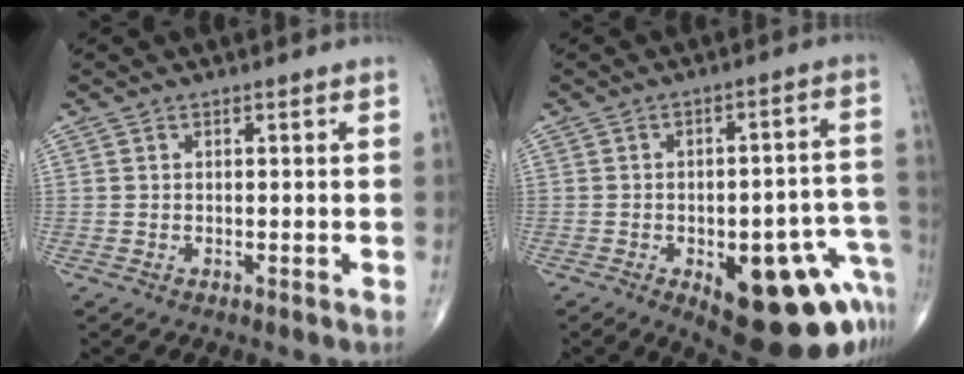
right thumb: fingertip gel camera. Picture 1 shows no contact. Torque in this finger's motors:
{"motor_torque": [1.85, 1.92, 1.18, -1.38, 0.37]}